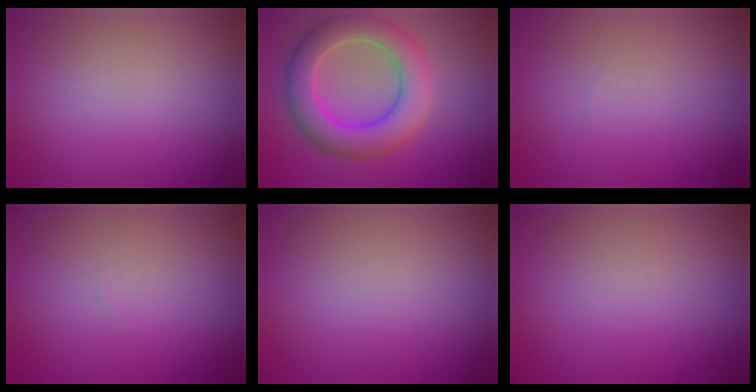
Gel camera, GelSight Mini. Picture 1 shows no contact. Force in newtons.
{"total": 6.9, "press": 6.9, "slide": 0.5}
{"total": 0.0}
{"total": 0.0}
{"total": 0.0}
{"total": 0.0}